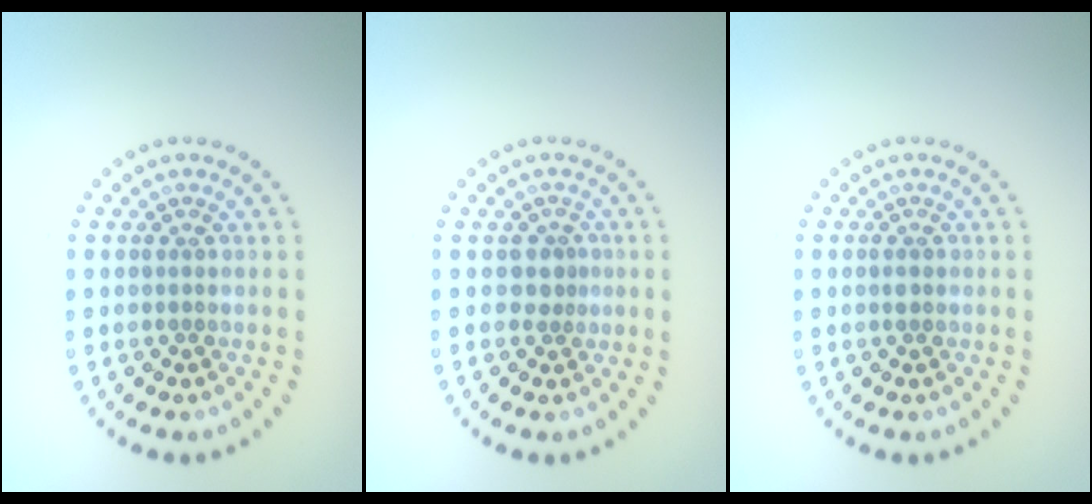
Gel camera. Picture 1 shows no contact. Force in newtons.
{"total": 1.1, "press": 0.7, "slide": 0.9}
{"total": 0.9, "press": 0.9, "slide": 0.0}